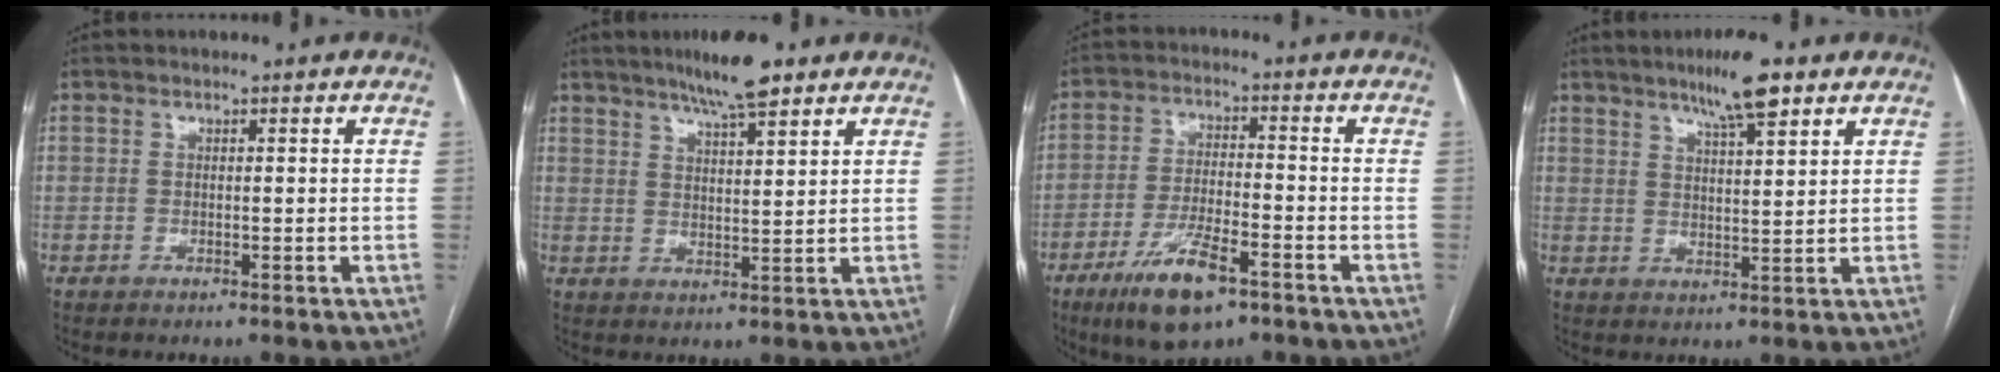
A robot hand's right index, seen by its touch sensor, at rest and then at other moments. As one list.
[{"total": 8.1, "force": [6.1, 1.0, 5.2], "torque": [-0.084, 0.009, 0.099]}, {"total": 10.6, "force": [-6.4, 2.8, 8.0], "torque": [-0.155, -0.016, -0.108]}, {"total": 7.4, "force": [5.1, 0.8, 5.3], "torque": [-0.092, 0.004, 0.084]}]